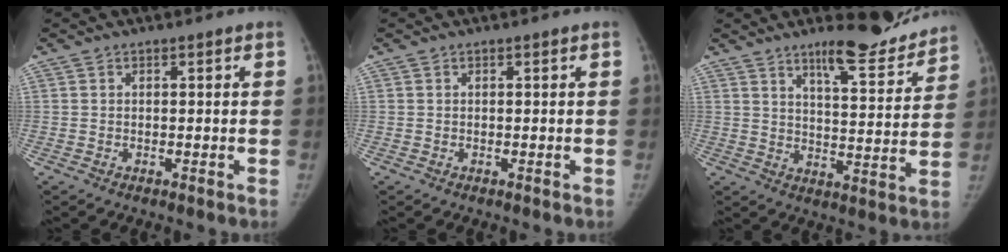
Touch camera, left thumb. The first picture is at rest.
{"total": 0.0}
{"total": 12.3, "force": [10.3, 2.6, 6.2], "torque": [-0.058, -0.071, 0.154]}